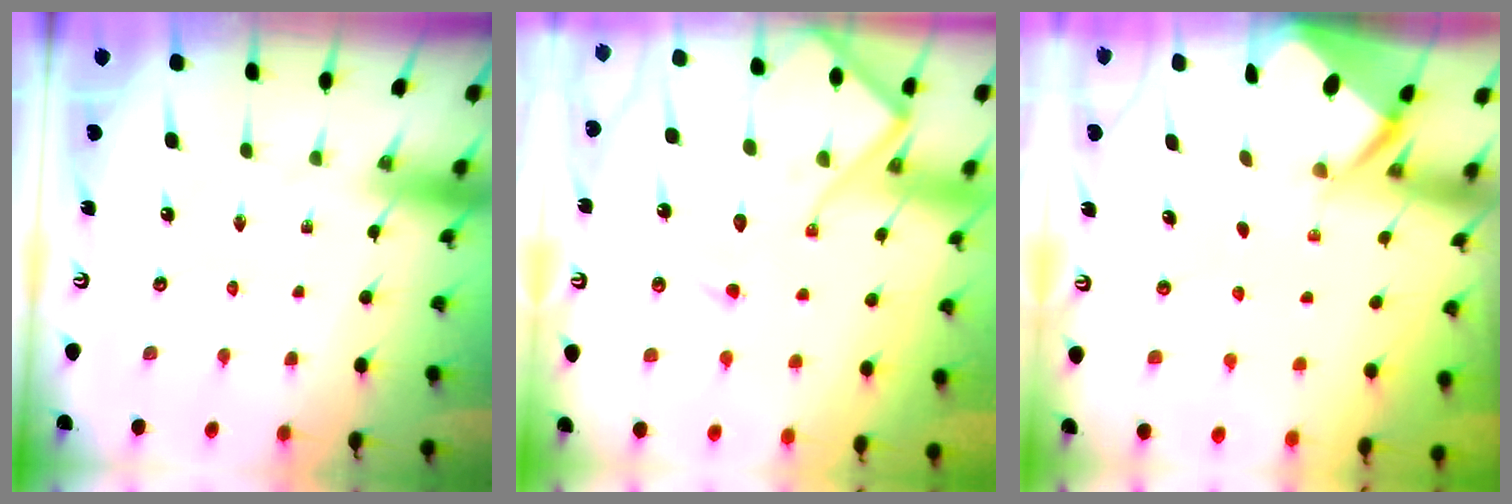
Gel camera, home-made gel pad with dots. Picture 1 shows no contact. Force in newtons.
{"total": 15.7, "press": 15.6, "slide": 1.4}
{"total": 3.0, "press": 3.0, "slide": 0.2}